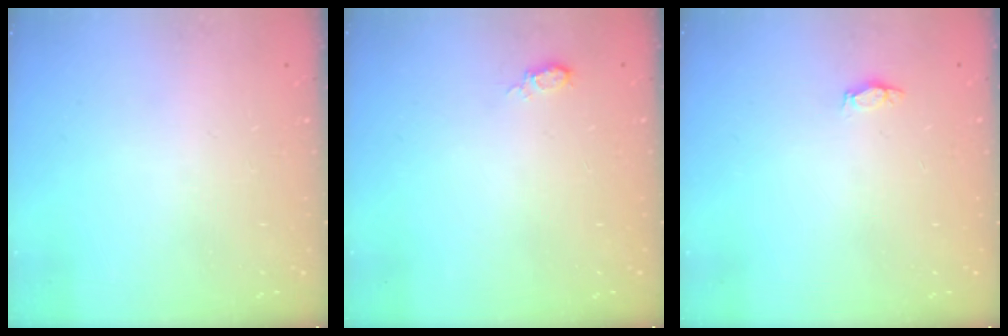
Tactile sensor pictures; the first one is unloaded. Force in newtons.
{"total": 5.0, "press": 5.0, "slide": 0.7}
{"total": 2.9, "press": 2.7, "slide": 1.1}